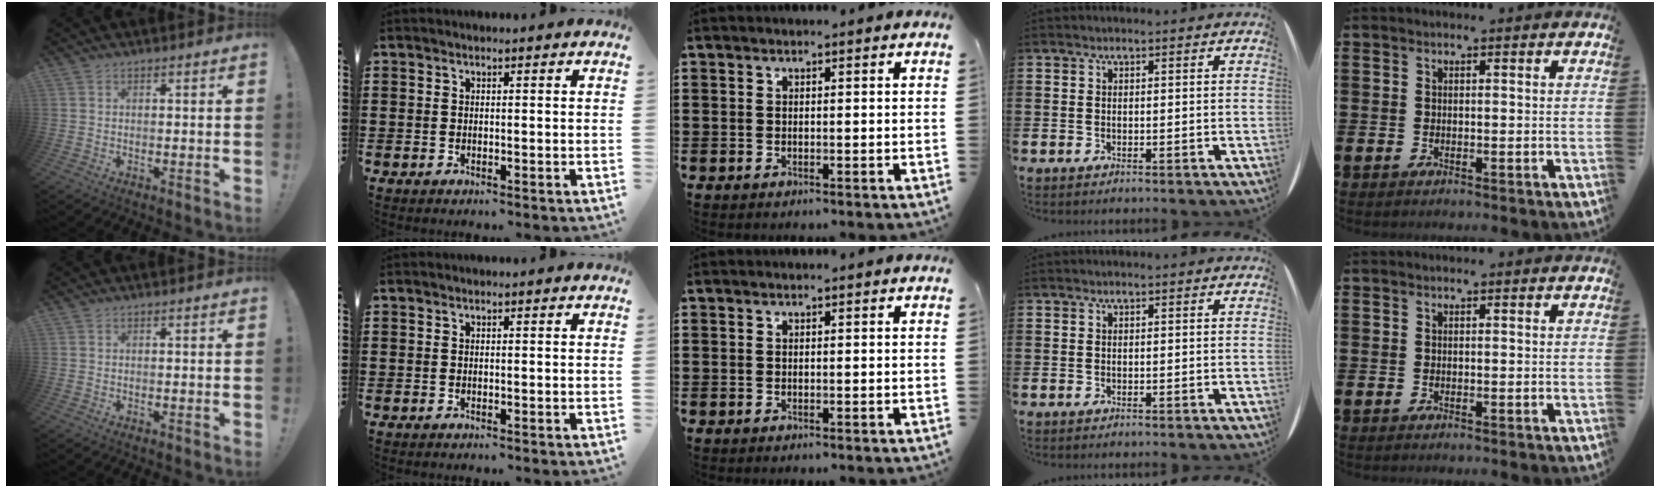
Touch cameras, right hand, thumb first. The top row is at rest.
{}